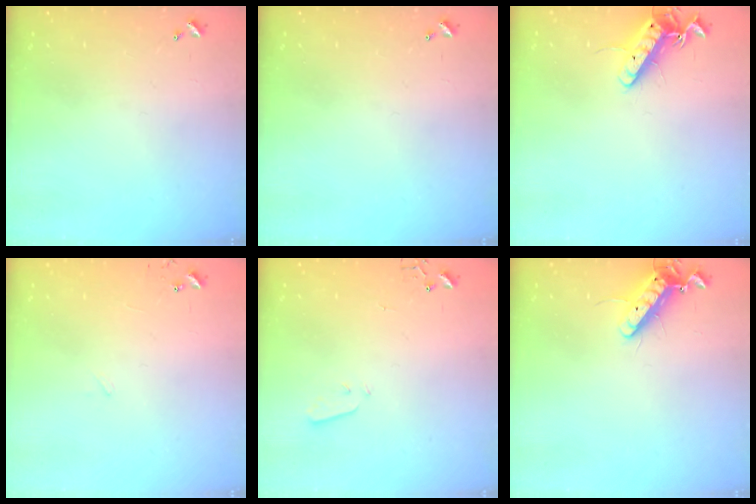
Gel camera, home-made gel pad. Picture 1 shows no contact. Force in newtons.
{"total": 0.0}
{"total": 12.3, "press": 12.2, "slide": 0.9}
{"total": 6.6, "press": 6.6, "slide": 0.5}
{"total": 2.9, "press": 2.8, "slide": 0.7}
{"total": 11.6, "press": 11.4, "slide": 2.3}